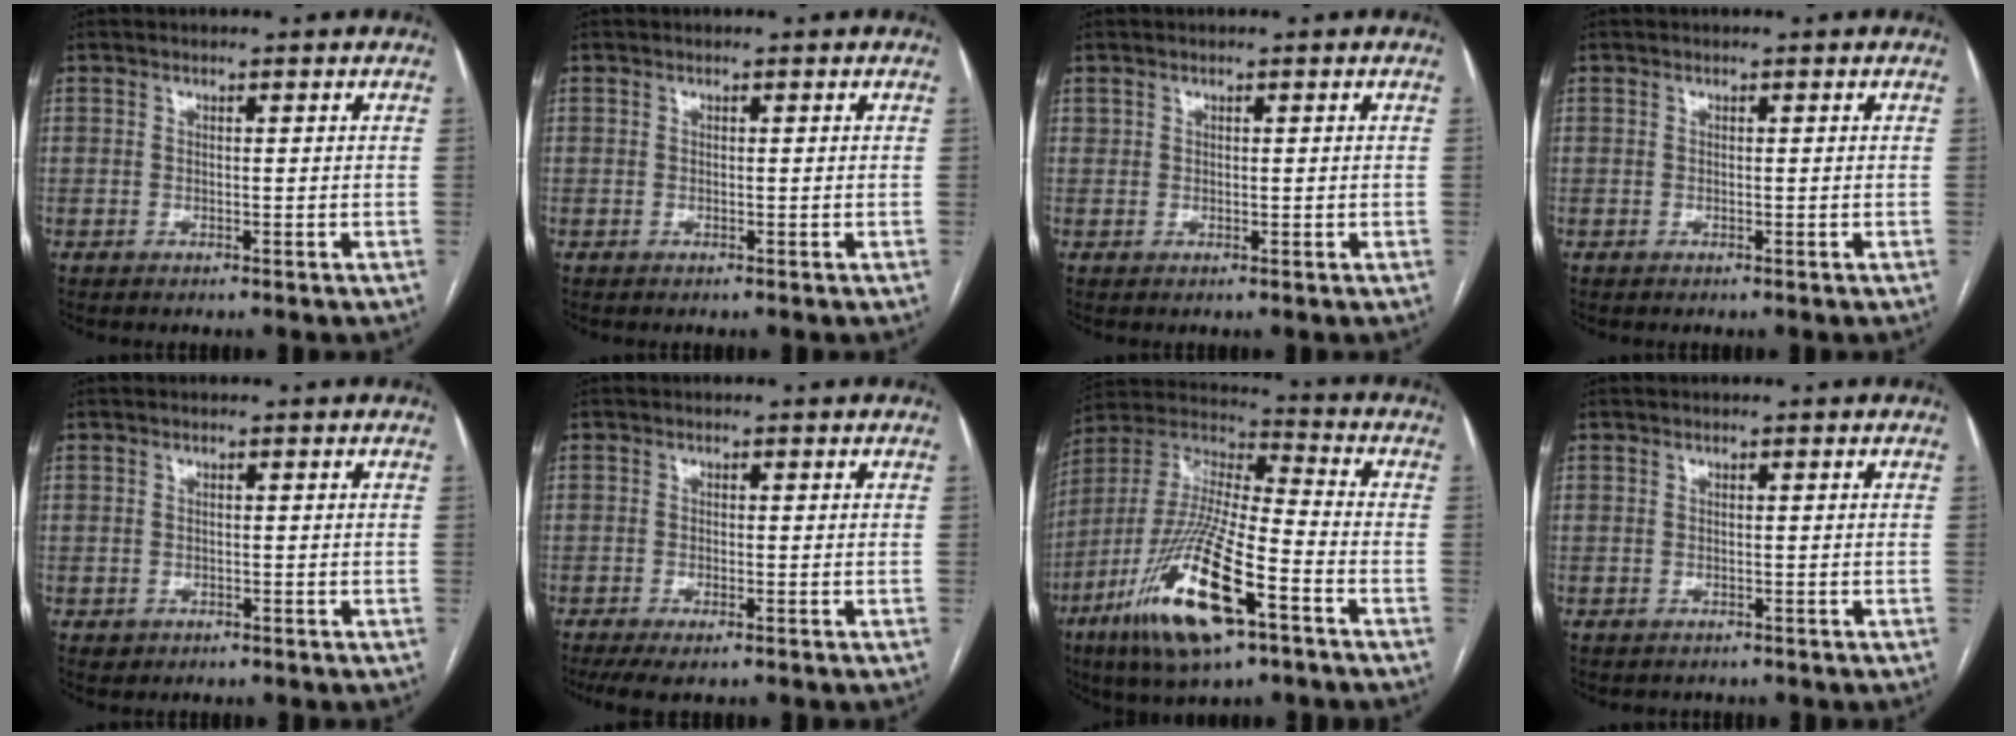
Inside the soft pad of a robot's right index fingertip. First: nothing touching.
{"total": 0.0}
{"total": 0.5, "force": [0.3, 0.3, 0.3], "torque": [-0.006, 0.000, 0.007]}
{"total": 0.0}
{"total": 1.4, "force": [-0.5, 1.3, 0.2], "torque": [-0.003, 0.004, -0.003]}
{"total": 4.0, "force": [-2.7, 1.0, 2.7], "torque": [-0.049, -0.009, -0.043]}
{"total": 20.3, "force": [-9.6, 4.3, 17.4], "torque": [-0.378, -0.034, -0.173]}
{"total": 1.0, "force": [-0.7, 0.6, 0.0], "torque": [-0.006, 0.002, -0.009]}